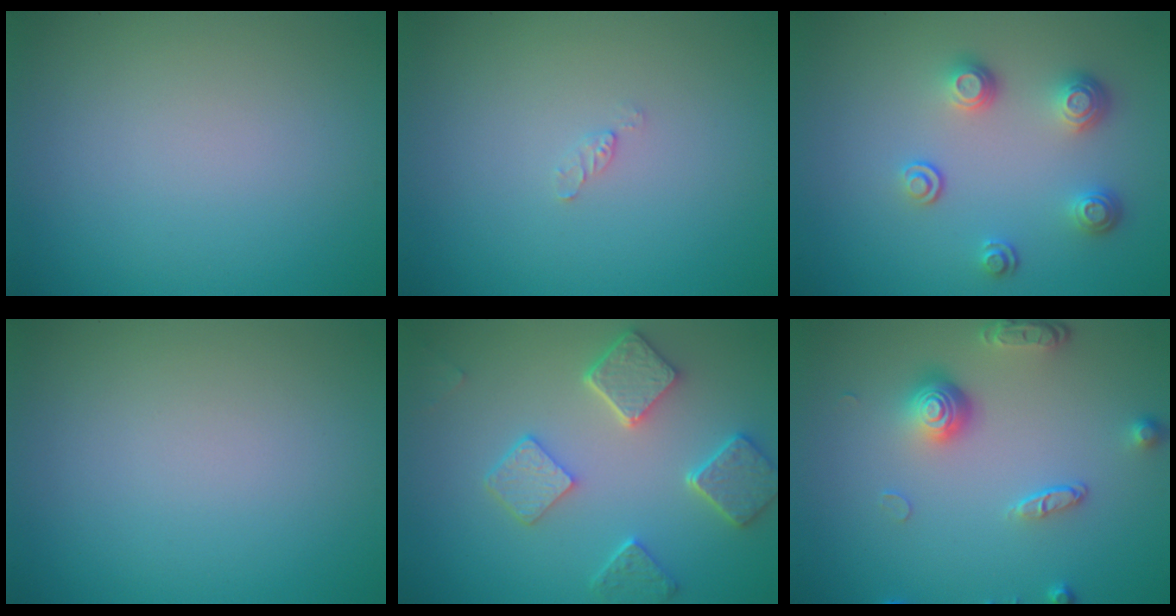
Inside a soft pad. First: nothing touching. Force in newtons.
{"total": 0.6, "press": 0.6, "slide": 0.1}
{"total": 3.2, "press": 2.5, "slide": 2.0}
{"total": 0.0}
{"total": 5.5, "press": 4.4, "slide": 3.4}
{"total": 4.2, "press": 3.0, "slide": 2.9}